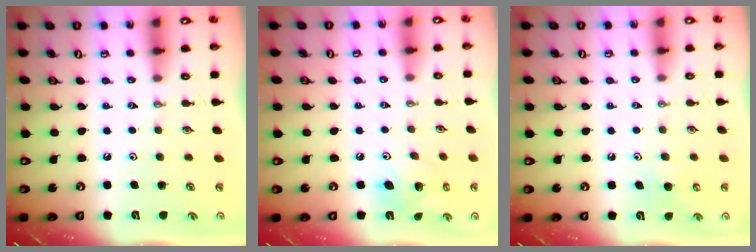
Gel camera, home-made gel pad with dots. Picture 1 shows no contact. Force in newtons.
{"total": 9.0, "press": 8.8, "slide": 1.8}
{"total": 6.1, "press": 6.0, "slide": 0.5}